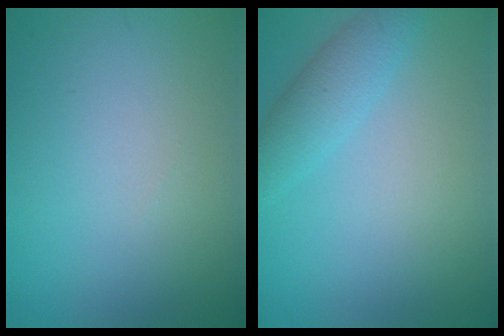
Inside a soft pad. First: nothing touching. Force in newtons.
{"total": 2.7, "press": 2.7, "slide": 0.1}